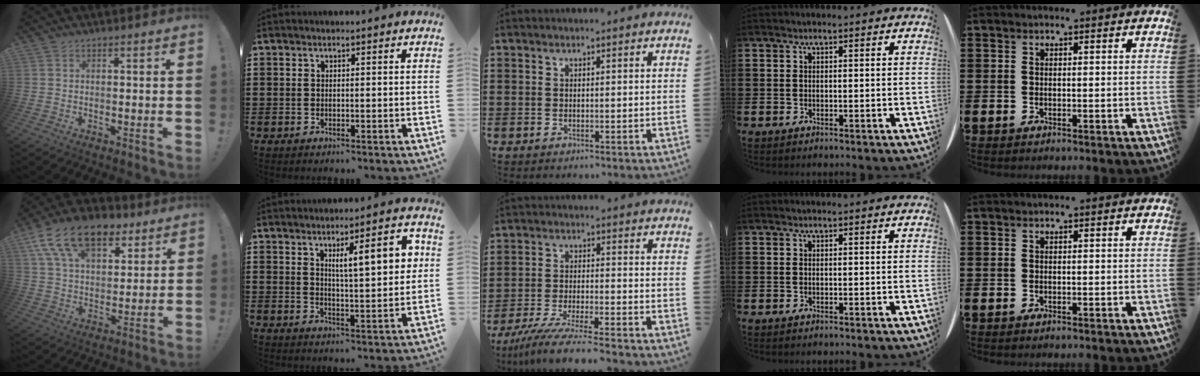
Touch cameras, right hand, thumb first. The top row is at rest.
{"thumb": {"total": 18.3, "force": [10.5, 10.6, 10.7], "torque": [-0.176, -0.054, 0.191]}, "index": {"total": 8.6, "force": [3.2, 2.1, 7.7], "torque": [-0.119, -0.005, 0.046]}, "middle": {"total": 7.0, "force": [-6.3, -0.3, 3.0], "torque": [-0.069, -0.017, -0.122]}}